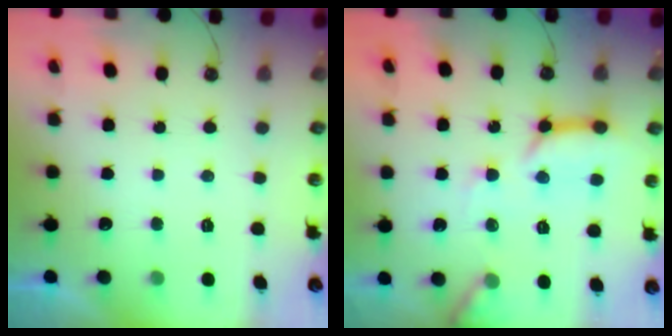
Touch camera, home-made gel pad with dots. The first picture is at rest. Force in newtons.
{"total": 13.5, "press": 13.4, "slide": 1.3}